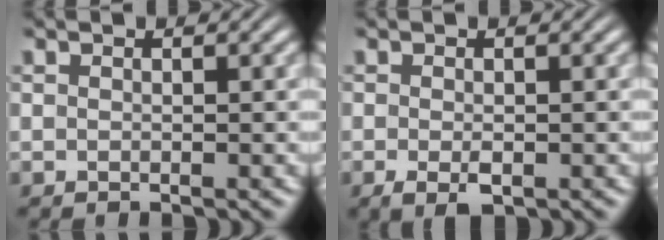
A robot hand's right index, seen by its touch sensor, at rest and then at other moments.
{"total": 2.2, "force": [-1.1, 1.1, 1.5], "torque": [-0.034, -0.012, -0.012]}